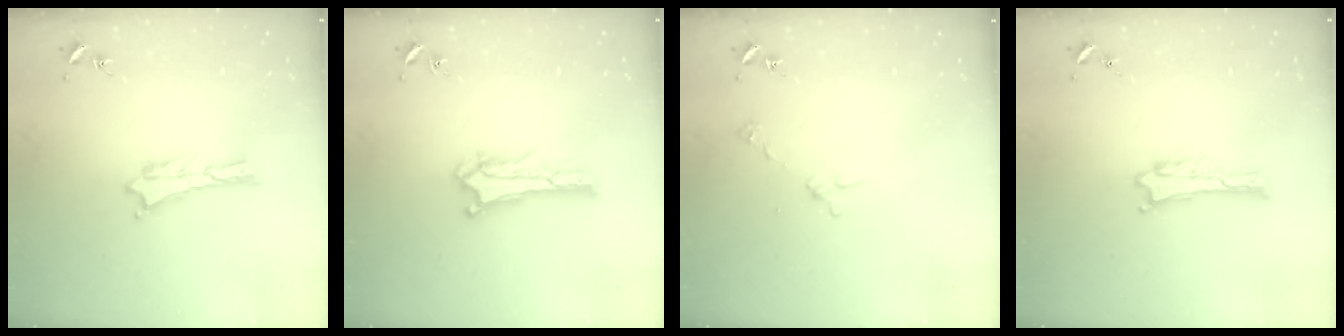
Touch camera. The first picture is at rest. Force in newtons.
{"total": 0.9, "press": 0.9, "slide": 0.2}
{"total": 2.9, "press": 2.9, "slide": 0.2}
{"total": 0.0}